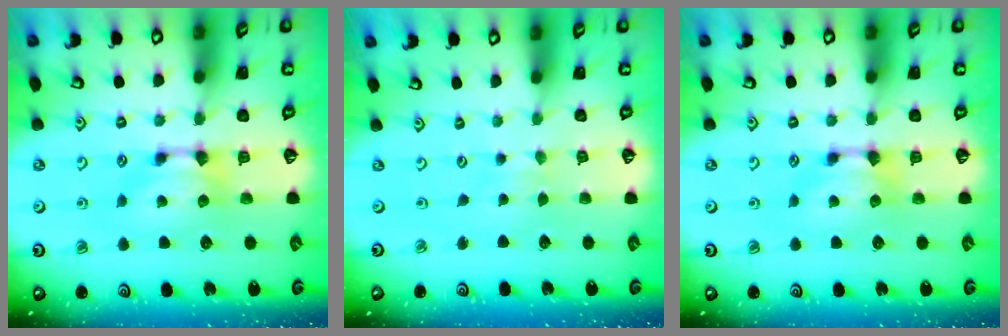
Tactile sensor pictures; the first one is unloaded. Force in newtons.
{"total": 2.9, "press": 2.9, "slide": 0.0}
{"total": 0.0}